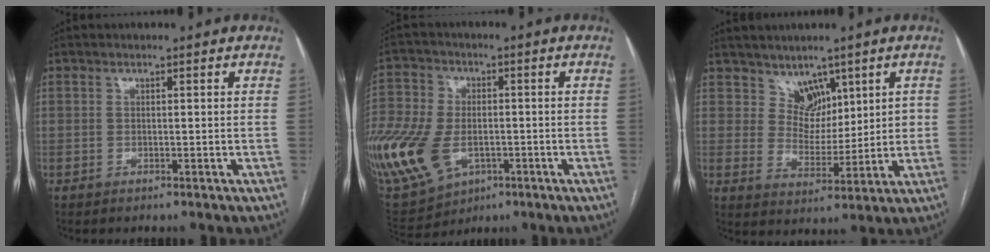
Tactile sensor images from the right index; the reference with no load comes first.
{"total": 31.4, "force": [-10.2, 21.9, 20.0], "torque": [-0.576, -0.014, -0.171]}
{"total": 5.5, "force": [3.6, 4.1, 0.8], "torque": [-0.006, 0.003, 0.069]}